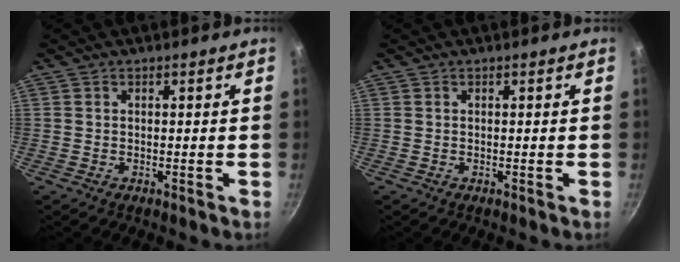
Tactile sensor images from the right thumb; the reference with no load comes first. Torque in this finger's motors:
{"motor_torque": [-0.27, 0.26, -0.10, 0.10, 0.00]}